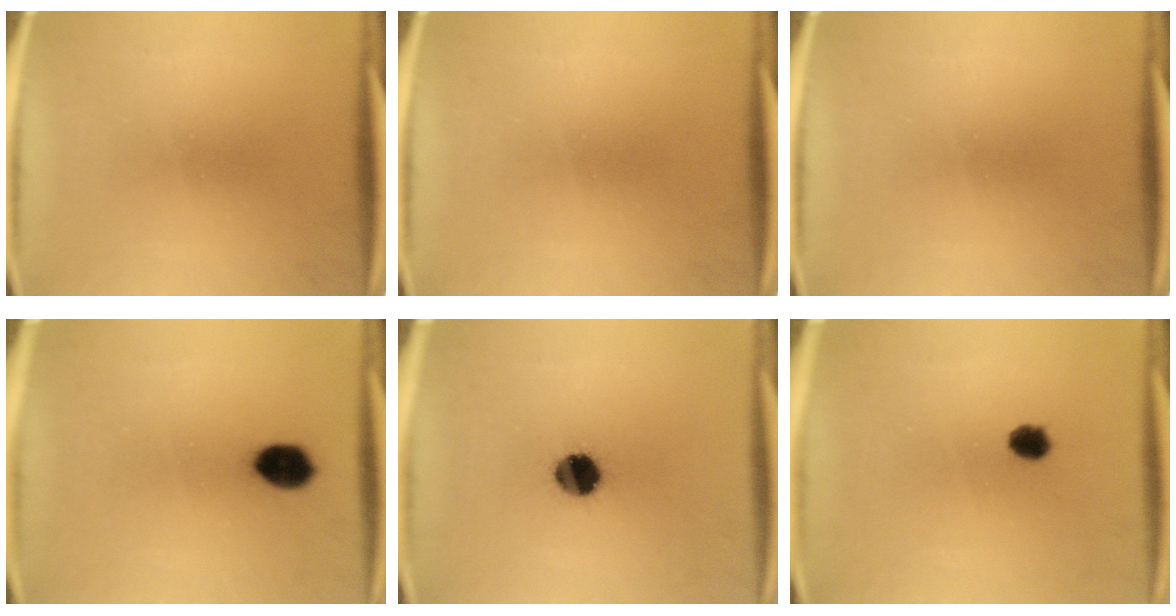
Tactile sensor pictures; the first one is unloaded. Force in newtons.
{"total": 0.0}
{"total": 0.0}
{"total": 6.1}
{"total": 8.0}
{"total": 2.9}